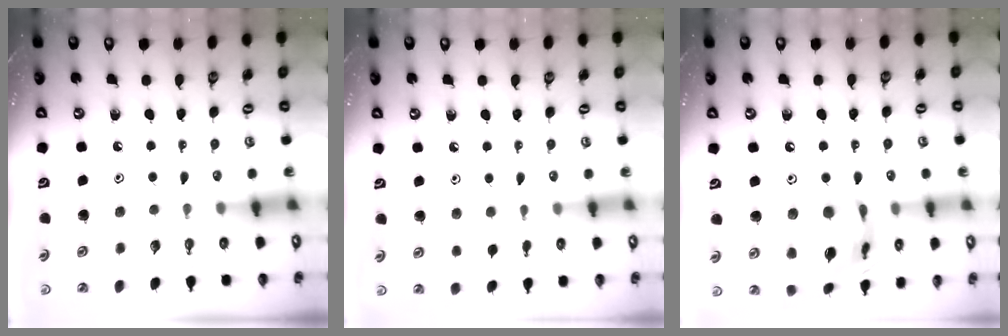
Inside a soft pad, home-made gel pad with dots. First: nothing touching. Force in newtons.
{"total": 4.5, "press": 4.5, "slide": 0.7}
{"total": 16.5, "press": 16.5, "slide": 1.2}